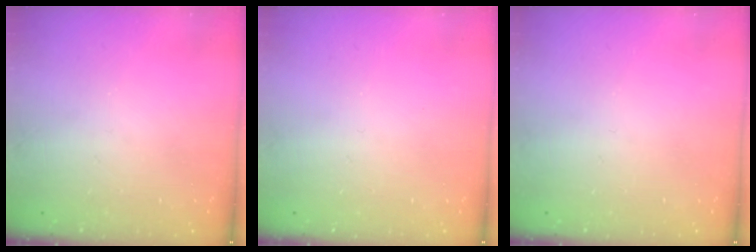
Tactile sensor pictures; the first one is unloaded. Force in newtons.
{"total": 0.0}
{"total": 0.0}